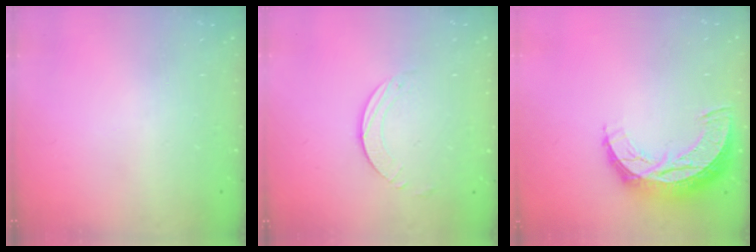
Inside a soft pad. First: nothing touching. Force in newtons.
{"total": 1.9, "press": 1.9, "slide": 0.2}
{"total": 11.1, "press": 11.1, "slide": 0.7}